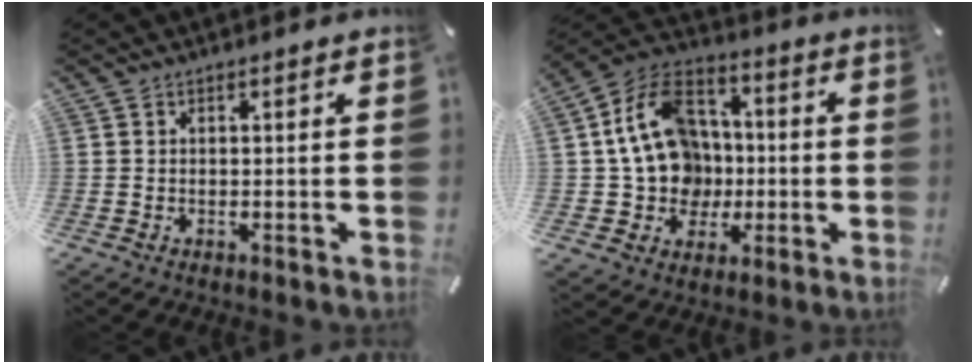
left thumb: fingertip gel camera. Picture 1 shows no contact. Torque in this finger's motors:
{"motor_torque": [2.34, 2.67, 0.72, 0.24, 0.30]}